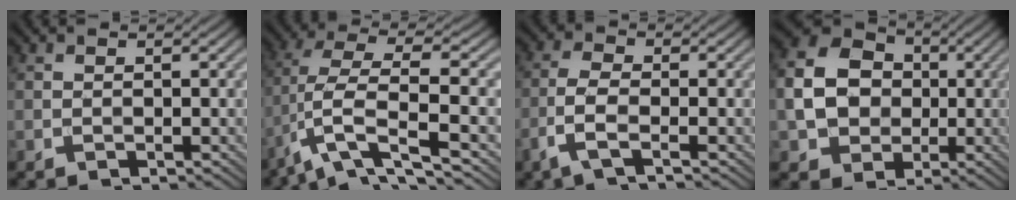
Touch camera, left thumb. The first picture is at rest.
{"total": 10.2, "force": [-4.2, 2.9, 8.9], "torque": [-0.182, 0.003, -0.081]}
{"total": 4.3, "force": [-2.0, 1.3, 3.5], "torque": [-0.087, 0.003, -0.051]}
{"total": 9.4, "force": [-0.4, 7.9, 5.2], "torque": [-0.123, 0.006, -0.016]}